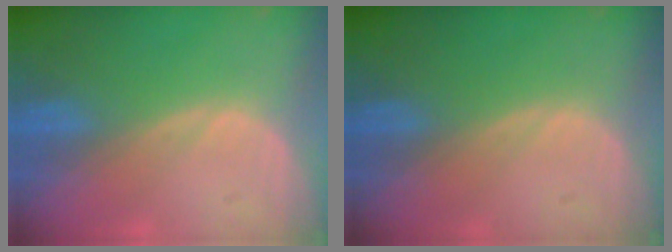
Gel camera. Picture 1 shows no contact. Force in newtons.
{"total": 0.0}